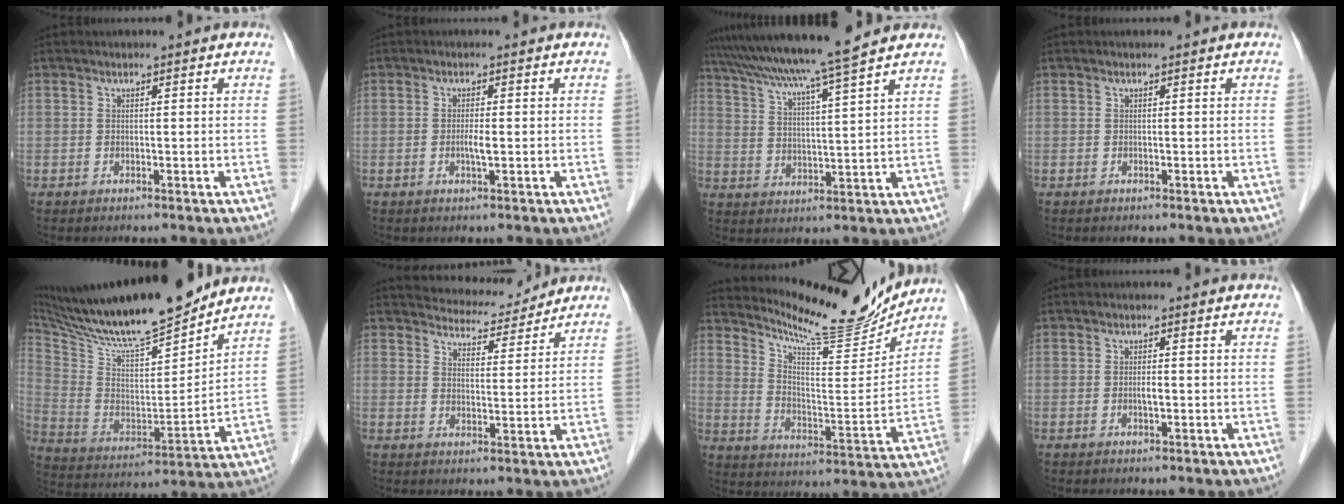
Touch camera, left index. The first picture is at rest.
{"total": 1.6, "force": [-0.3, 0.1, 1.6], "torque": [-0.033, -0.003, -0.005]}
{"total": 12.8, "force": [11.0, -2.2, 6.2], "torque": [-0.111, 0.000, 0.174]}
{"total": 0.0}
{"total": 21.3, "force": [18.8, 2.3, 9.7], "torque": [-0.181, -0.016, 0.321]}
{"total": 7.4, "force": [7.2, 1.5, 0.9], "torque": [-0.019, 0.004, 0.105]}
{"total": 15.4, "force": [14.9, 1.0, 3.9], "torque": [-0.077, -0.045, 0.225]}
{"total": 1.0, "force": [-0.2, 0.1, 1.0], "torque": [-0.020, -0.002, -0.003]}